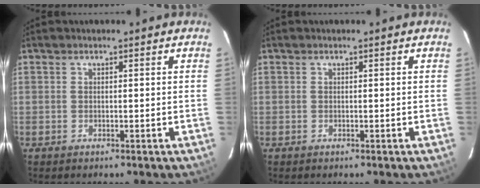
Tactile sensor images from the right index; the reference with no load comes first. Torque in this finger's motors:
{"motor_torque": [-0.09, -0.09, 0.02, 0.00]}